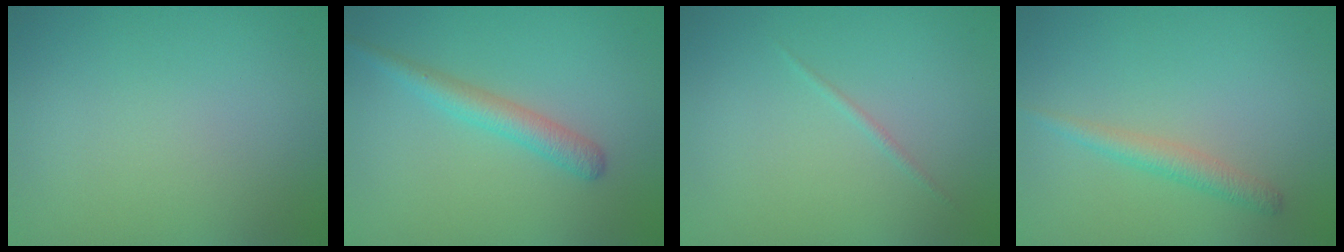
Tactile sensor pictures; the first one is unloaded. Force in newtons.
{"total": 2.7, "press": 2.7, "slide": 0.0}
{"total": 0.5, "press": 0.5, "slide": 0.0}
{"total": 1.9, "press": 1.9, "slide": 0.0}